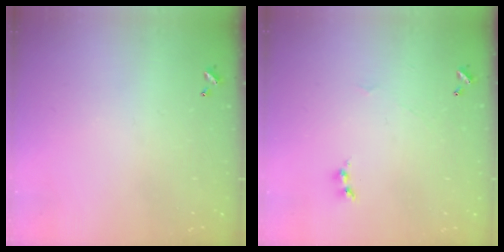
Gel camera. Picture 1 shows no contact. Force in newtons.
{"total": 1.7, "press": 1.6, "slide": 0.6}